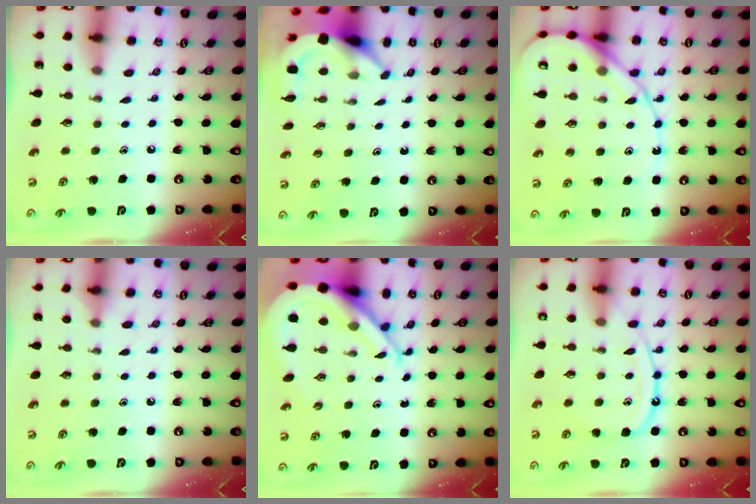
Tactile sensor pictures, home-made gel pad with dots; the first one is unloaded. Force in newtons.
{"total": 4.0, "press": 4.0, "slide": 0.2}
{"total": 11.9, "press": 11.9, "slide": 1.1}
{"total": 4.6, "press": 4.5, "slide": 0.6}
{"total": 13.6, "press": 13.5, "slide": 1.4}
{"total": 12.9, "press": 12.8, "slide": 1.4}